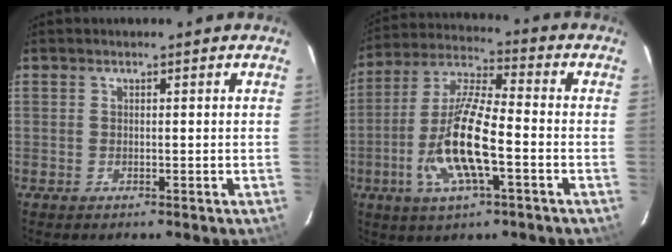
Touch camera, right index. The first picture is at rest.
{"total": 13.9, "force": [-4.3, 3.2, 12.9], "torque": [-0.269, -0.007, -0.086]}